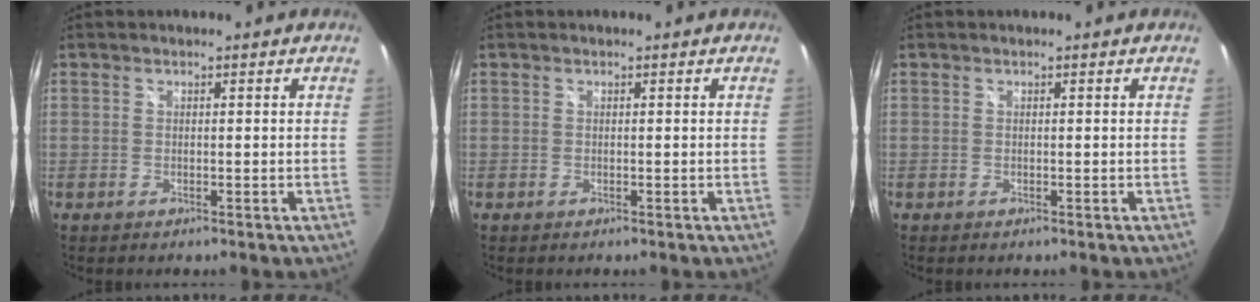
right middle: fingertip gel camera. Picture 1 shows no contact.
{"total": 0.0}
{"total": 0.0}